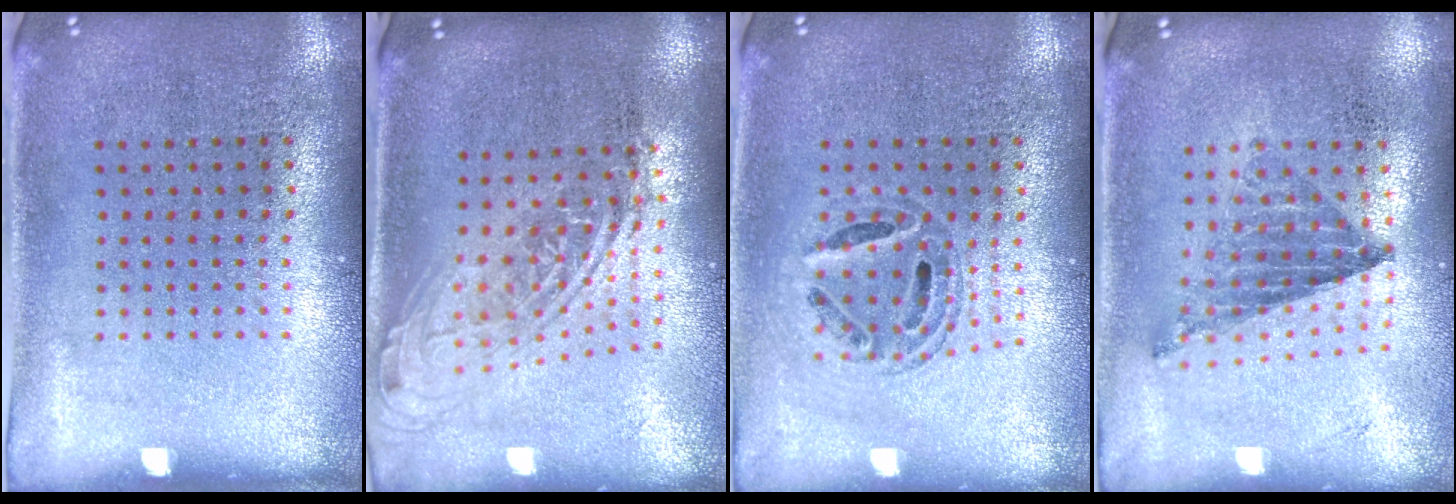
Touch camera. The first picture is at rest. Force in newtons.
{"total": 1.9, "press": 1.4, "slide": 1.2}
{"total": 0.6, "press": 0.6, "slide": 0.2}
{"total": 0.5, "press": 0.5, "slide": 0.1}